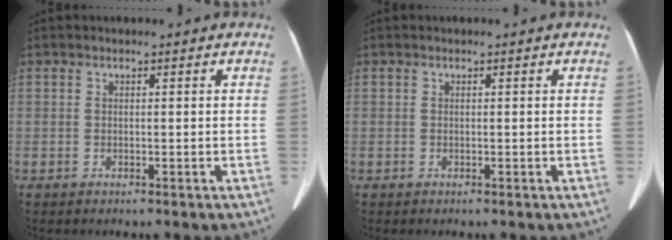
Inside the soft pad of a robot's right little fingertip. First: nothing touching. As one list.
[{"total": 0.0}]